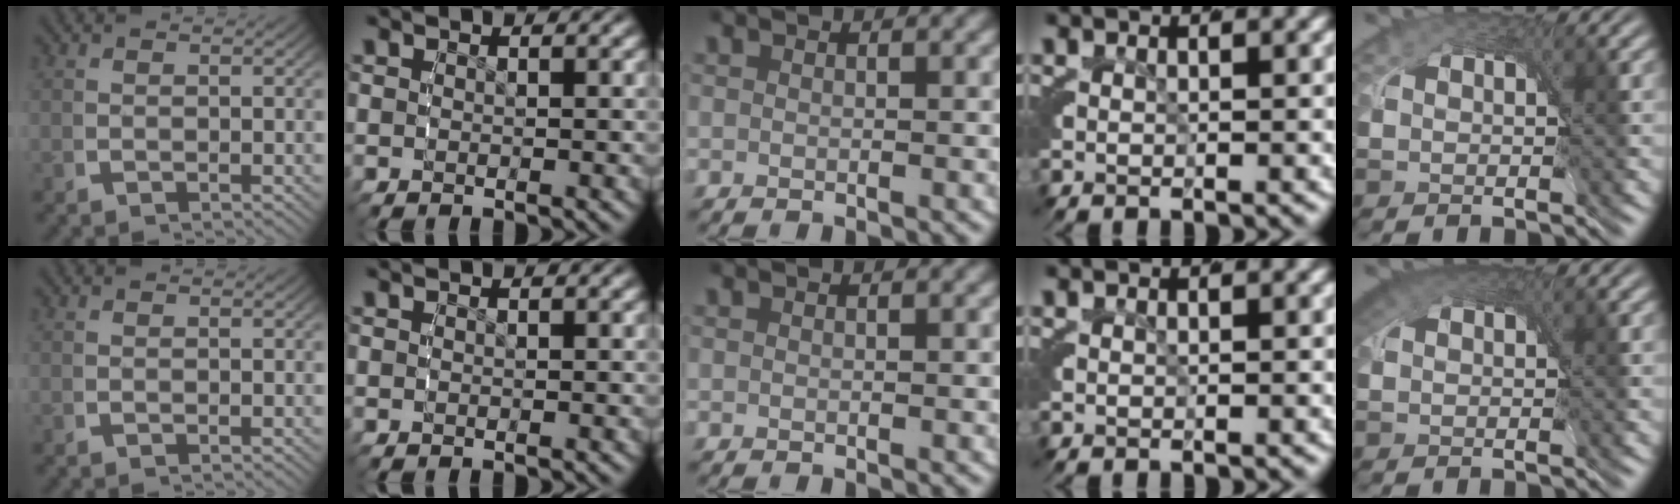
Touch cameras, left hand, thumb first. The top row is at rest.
{"little": {"total": 4.1, "force": [2.1, 2.3, 2.6], "torque": [-0.052, 0.006, 0.026]}}